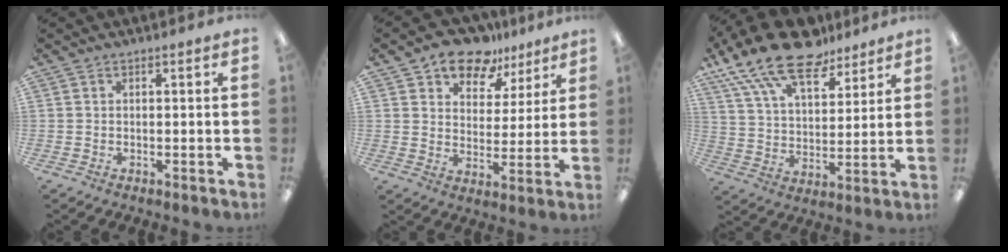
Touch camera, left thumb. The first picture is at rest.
{"total": 11.9, "force": [9.6, 6.2, 3.4], "torque": [-0.055, -0.068, 0.176]}
{"total": 18.1, "force": [13.1, 8.0, 9.6], "torque": [-0.182, -0.075, 0.234]}